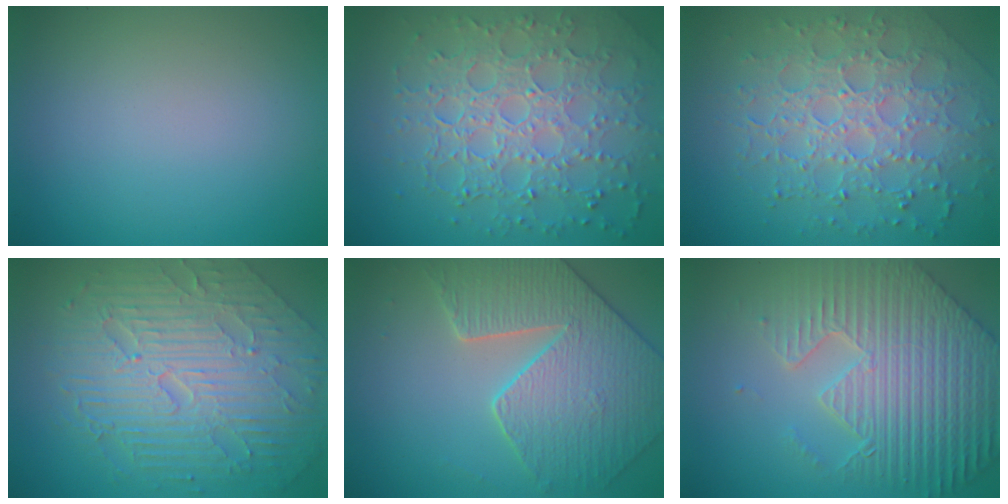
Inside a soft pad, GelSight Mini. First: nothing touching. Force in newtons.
{"total": 7.7, "press": 5.4, "slide": 5.5}
{"total": 7.6, "press": 5.4, "slide": 5.3}
{"total": 10.1, "press": 6.7, "slide": 7.6}
{"total": 5.3, "press": 5.0, "slide": 1.8}
{"total": 8.6, "press": 6.5, "slide": 5.6}